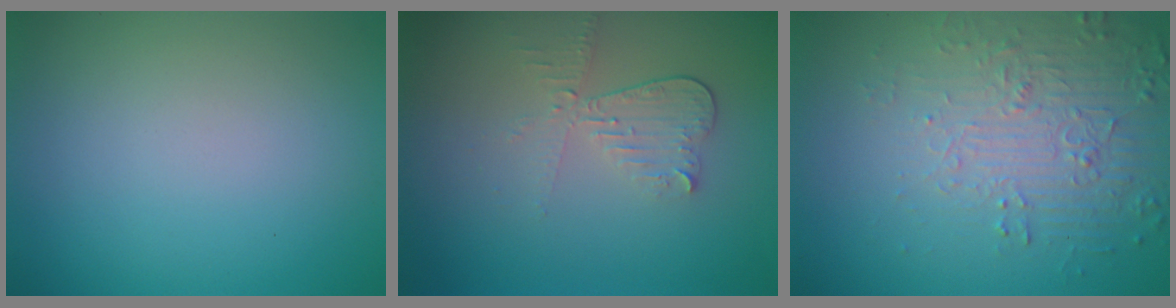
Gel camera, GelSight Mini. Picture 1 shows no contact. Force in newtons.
{"total": 3.0, "press": 2.6, "slide": 1.5}
{"total": 5.7, "press": 3.9, "slide": 4.2}